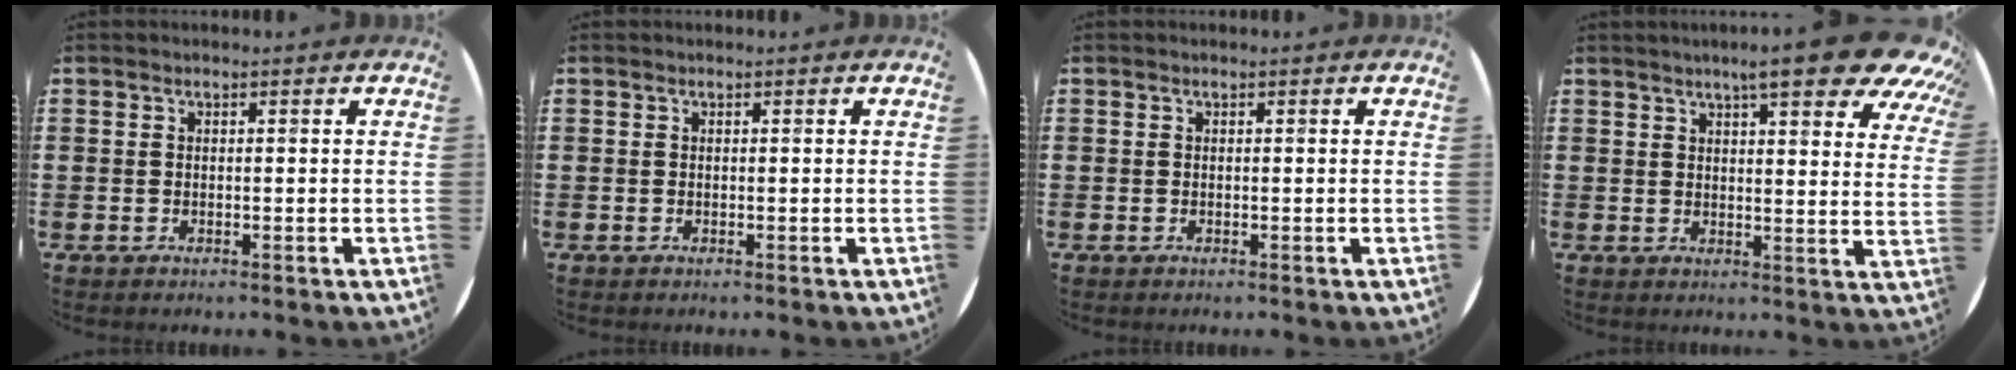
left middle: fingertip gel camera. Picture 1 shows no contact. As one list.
[{"total": 0.0}, {"total": 0.0}, {"total": 11.3, "force": [8.5, 2.1, 7.2], "torque": [-0.108, -0.028, 0.139]}]